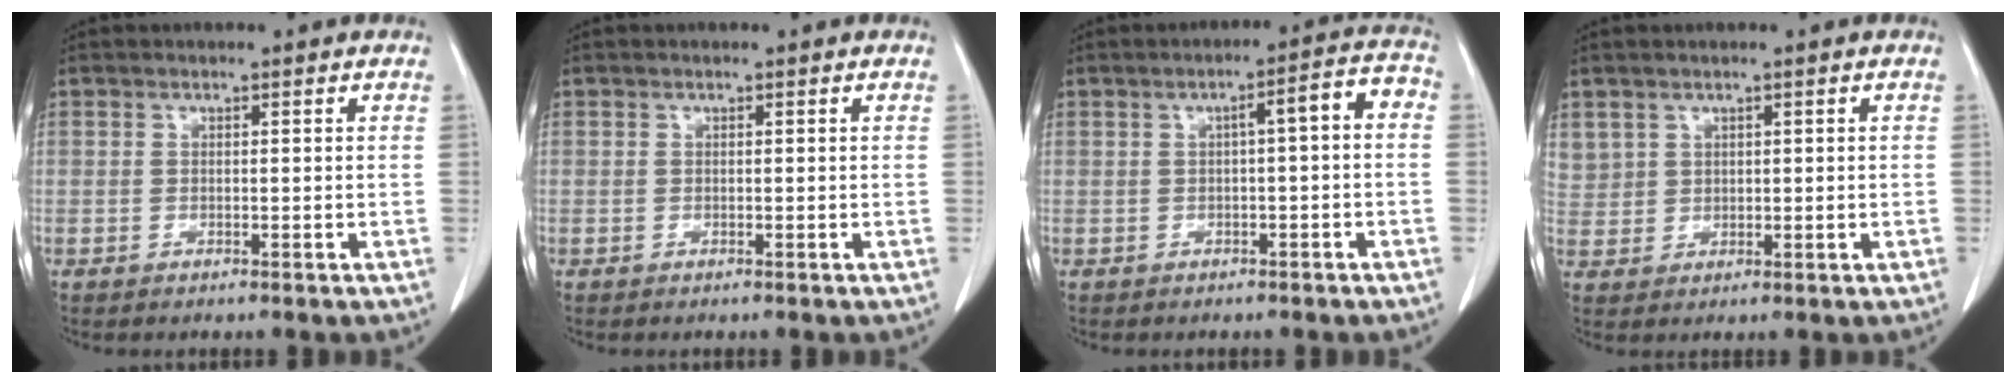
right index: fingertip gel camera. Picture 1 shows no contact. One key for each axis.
{"total": 0.0}
{"total": 5.1, "fx": 0.0, "fy": 0.9, "fz": 5.1, "tx": -0.066, "ty": 0.025, "tz": -0.004}
{"total": 3.8, "fx": 2.1, "fy": 3.2, "fz": 0.5, "tx": -0.010, "ty": 0.014, "tz": 0.052}